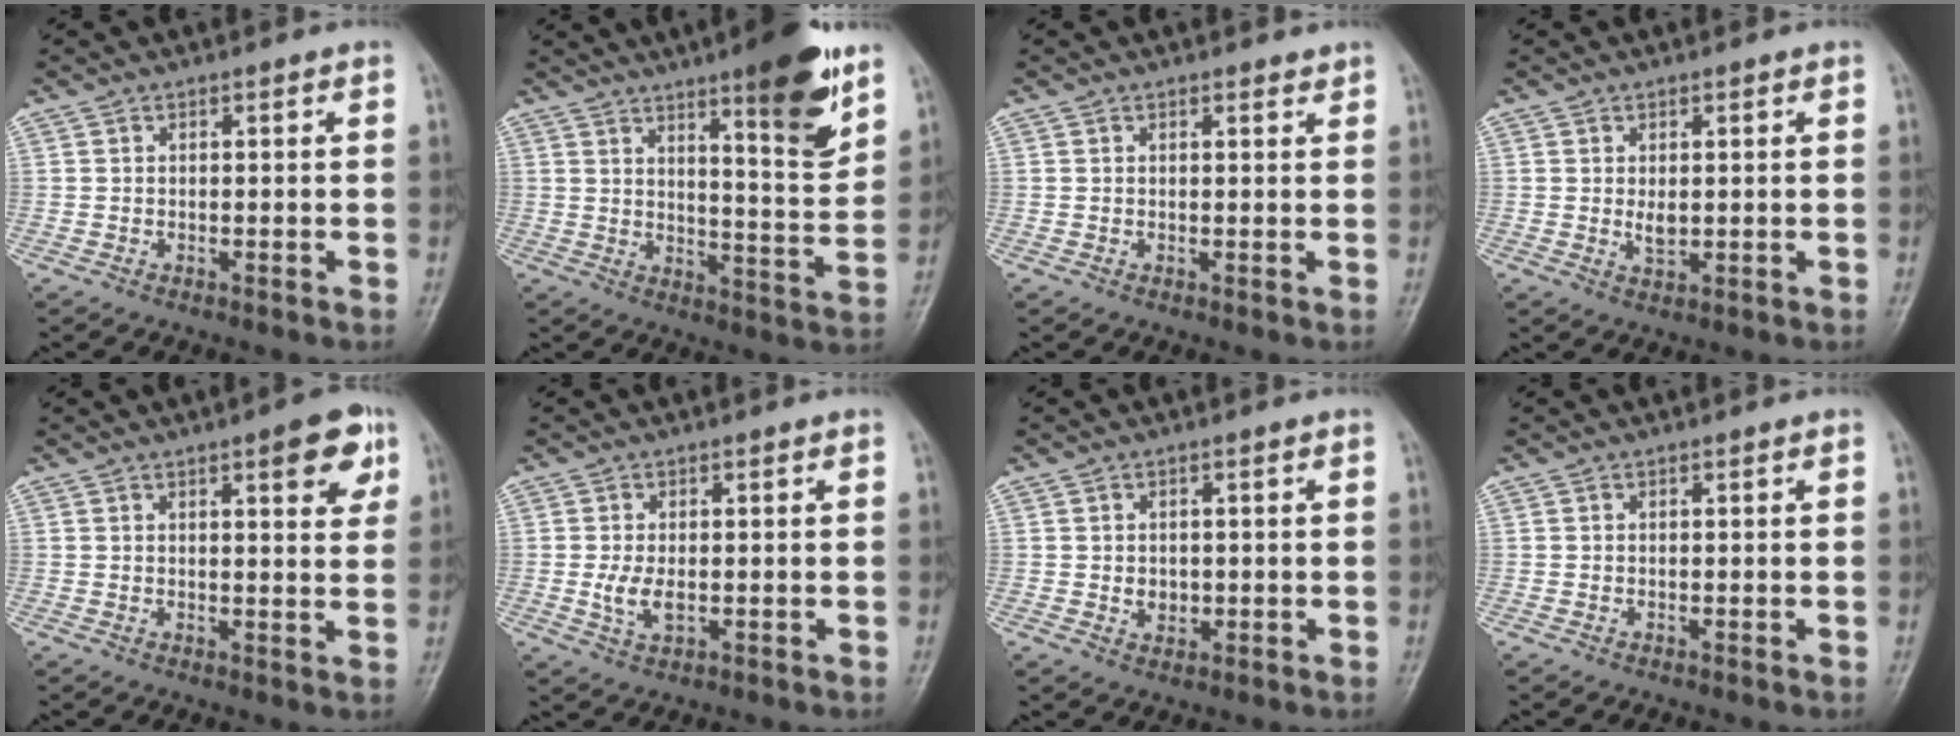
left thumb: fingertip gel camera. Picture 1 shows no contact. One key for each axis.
{"total": 14.2, "fx": 8.5, "fy": 2.6, "fz": 11.1, "tx": -0.134, "ty": -0.056, "tz": 0.124}
{"total": 1.0, "fx": 0.8, "fy": 0.4, "fz": 0.5, "tx": -0.005, "ty": -0.005, "tz": 0.010}
{"total": 2.4, "fx": 0.2, "fy": 1.4, "fz": 2.0, "tx": -0.028, "ty": -0.007, "tz": 0.007}
{"total": 7.4, "fx": 3.6, "fy": 2.3, "fz": 6.0, "tx": -0.057, "ty": -0.012, "tz": 0.041}
{"total": 4.1, "fx": -0.5, "fy": 2.2, "fz": 3.4, "tx": -0.070, "ty": -0.006, "tz": -0.008}
{"total": 2.8, "fx": -0.2, "fy": 2.3, "fz": 1.6, "tx": -0.012, "ty": 0.001, "tz": 0.002}
{"total": 0.0}